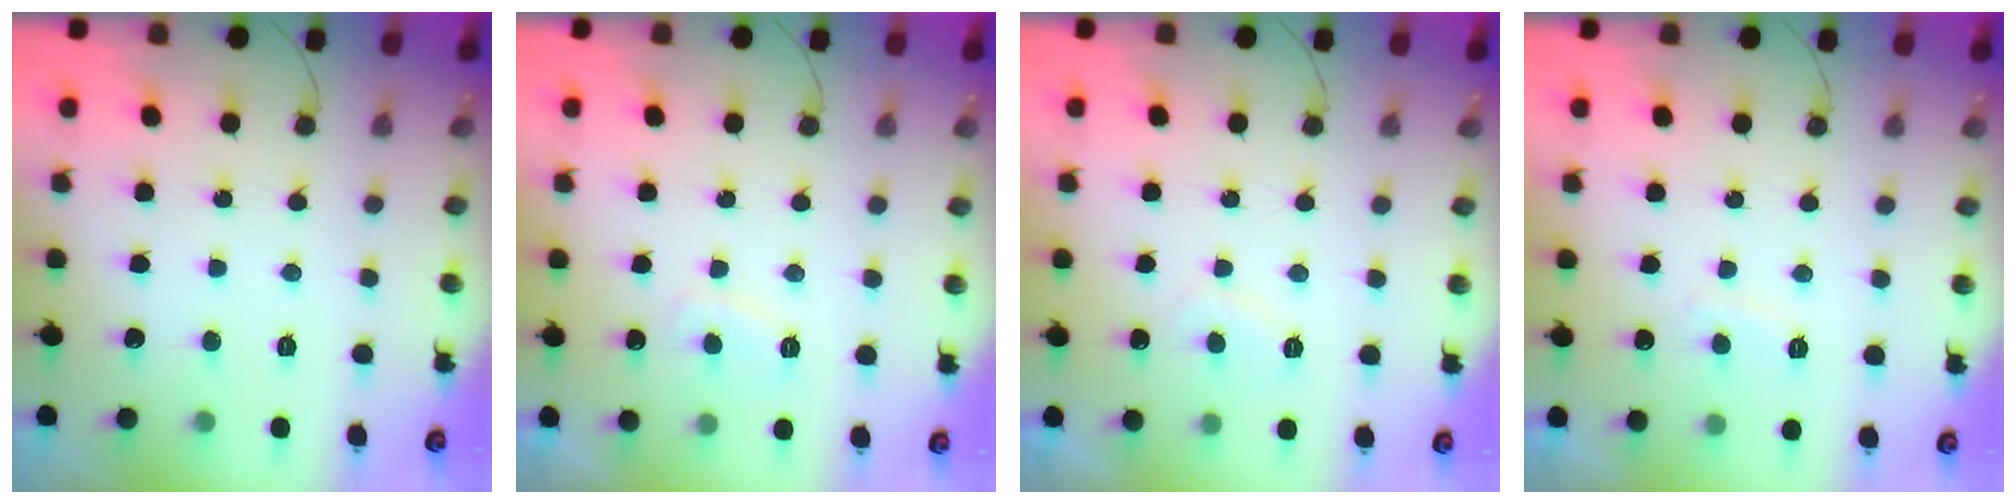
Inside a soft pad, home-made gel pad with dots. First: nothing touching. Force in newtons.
{"total": 3.3, "press": 3.2, "slide": 0.7}
{"total": 2.1, "press": 2.0, "slide": 0.8}
{"total": 2.4, "press": 2.3, "slide": 0.7}